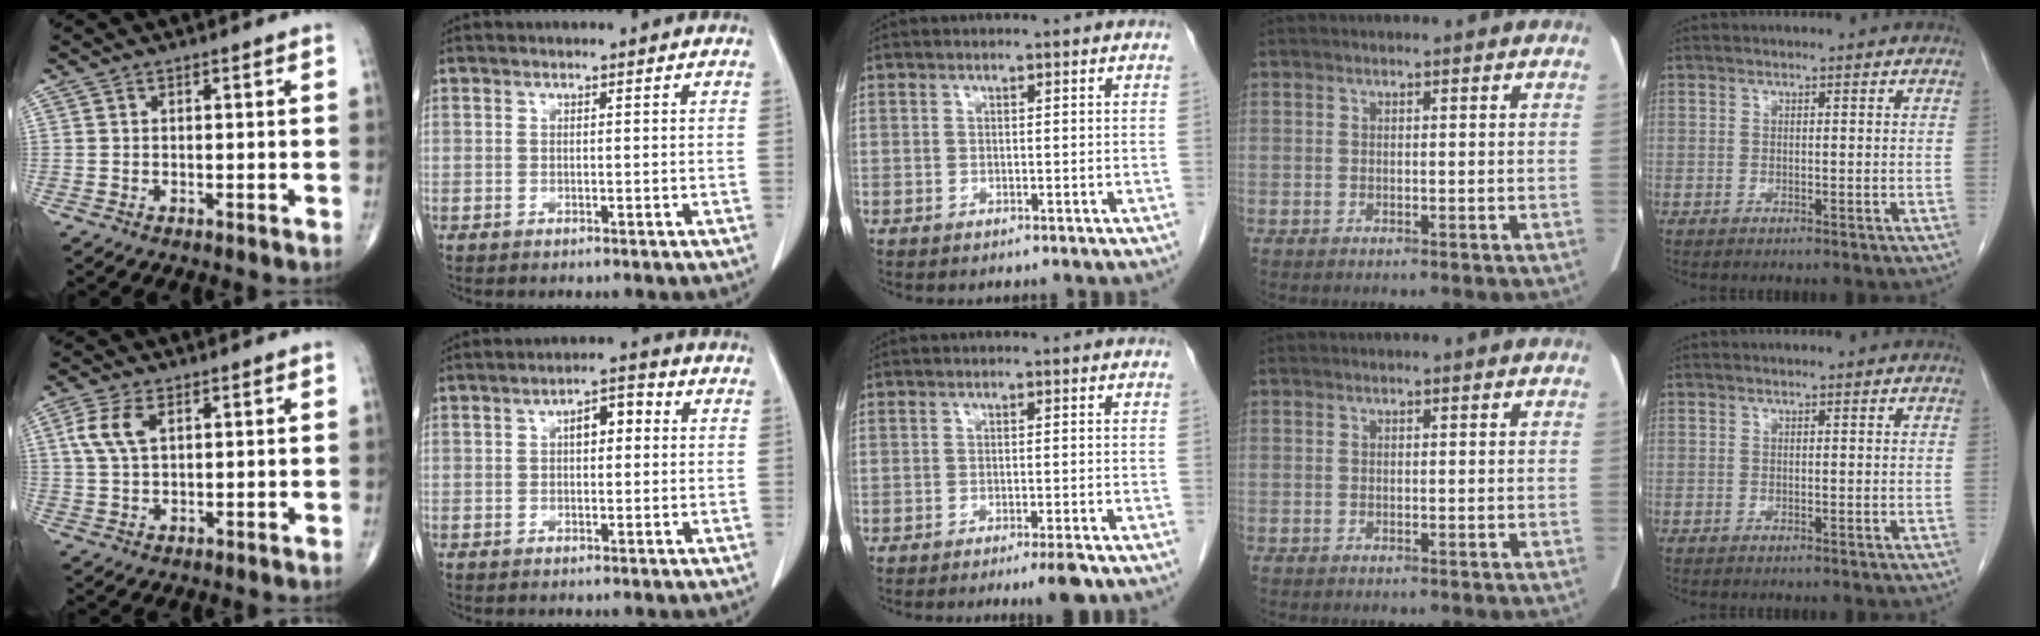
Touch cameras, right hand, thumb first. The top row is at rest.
{"thumb": {"total": 5.9, "force": [2.0, 3.1, 4.6], "torque": [-0.110, 0.006, 0.040]}, "index": {"total": 4.3, "force": [0.8, 1.9, 3.8], "torque": [-0.058, 0.022, 0.009]}, "middle": {"total": 3.3, "force": [-2.3, -0.1, 2.3], "torque": [-0.028, -0.007, -0.033]}}